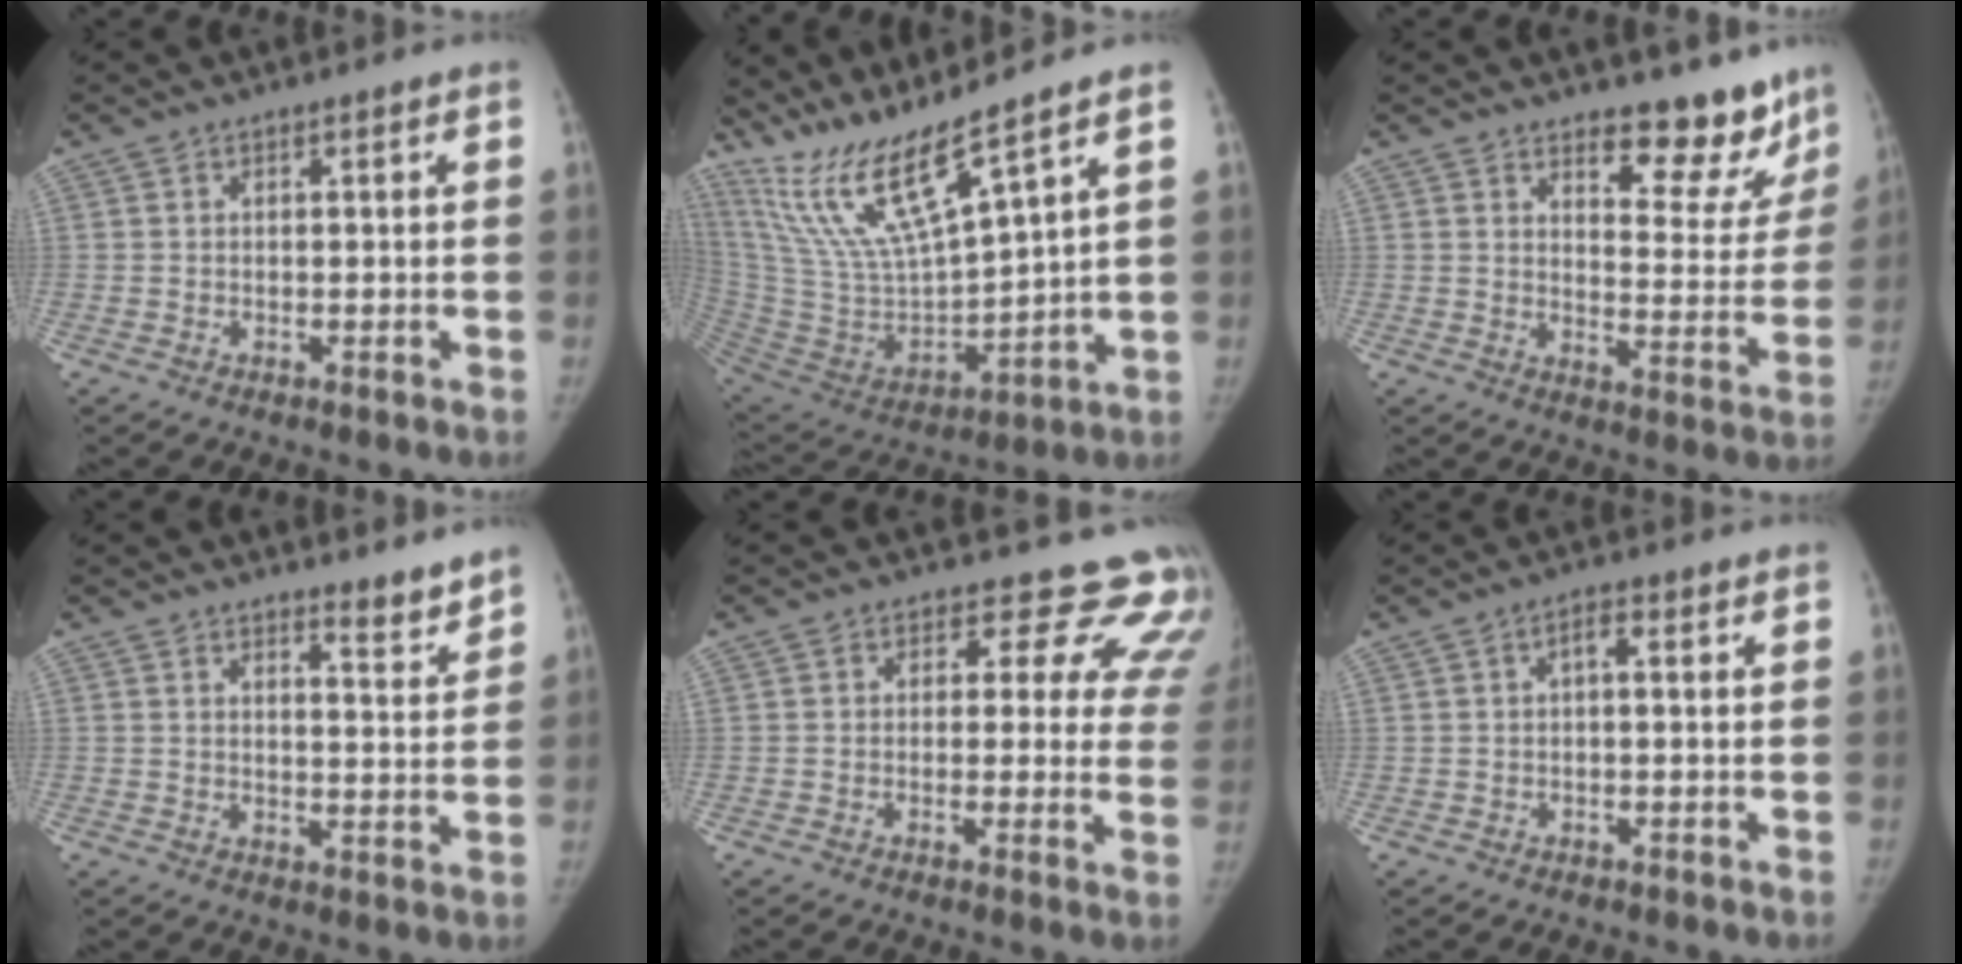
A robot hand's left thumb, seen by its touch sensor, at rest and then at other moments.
{"total": 16.4, "force": [13.1, 1.0, 9.9], "torque": [-0.186, -0.072, 0.277]}
{"total": 11.9, "force": [9.9, 4.8, 4.5], "torque": [-0.002, -0.086, 0.131]}
{"total": 4.2, "force": [3.8, 1.0, 1.4], "torque": [-0.002, -0.038, 0.052]}
{"total": 11.9, "force": [9.0, 6.5, 4.3], "torque": [0.005, -0.037, 0.071]}
{"total": 1.9, "force": [0.2, 0.9, 1.7], "torque": [-0.020, 0.009, -0.001]}